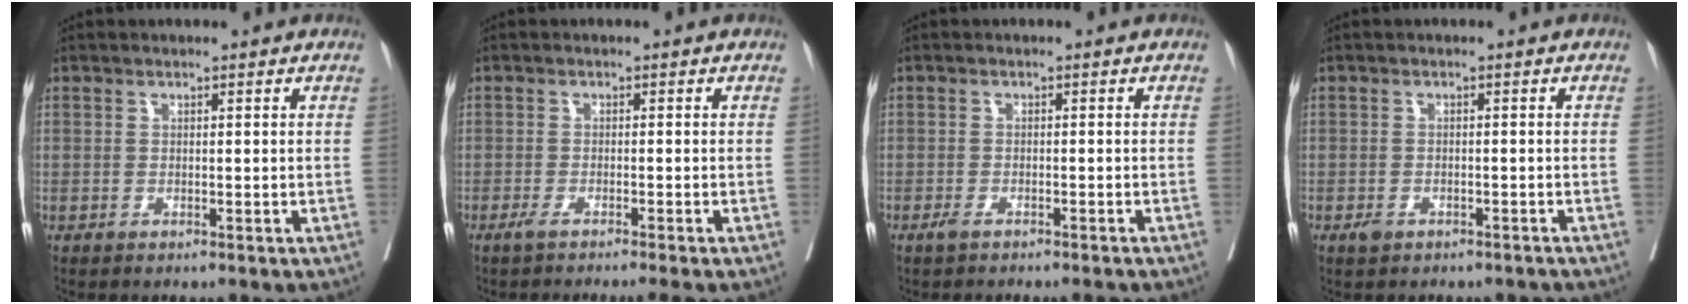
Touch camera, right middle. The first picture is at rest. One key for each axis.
{"total": 4.2, "fx": -3.4, "fy": -0.7, "fz": 2.4, "tx": -0.023, "ty": -0.004, "tz": -0.051}
{"total": 3.2, "fx": -2.6, "fy": 0.6, "fz": 1.7, "tx": -0.021, "ty": -0.004, "tz": -0.036}
{"total": 2.6, "fx": -2.0, "fy": 1.4, "fz": 1.1, "tx": -0.016, "ty": 0.002, "tz": -0.024}